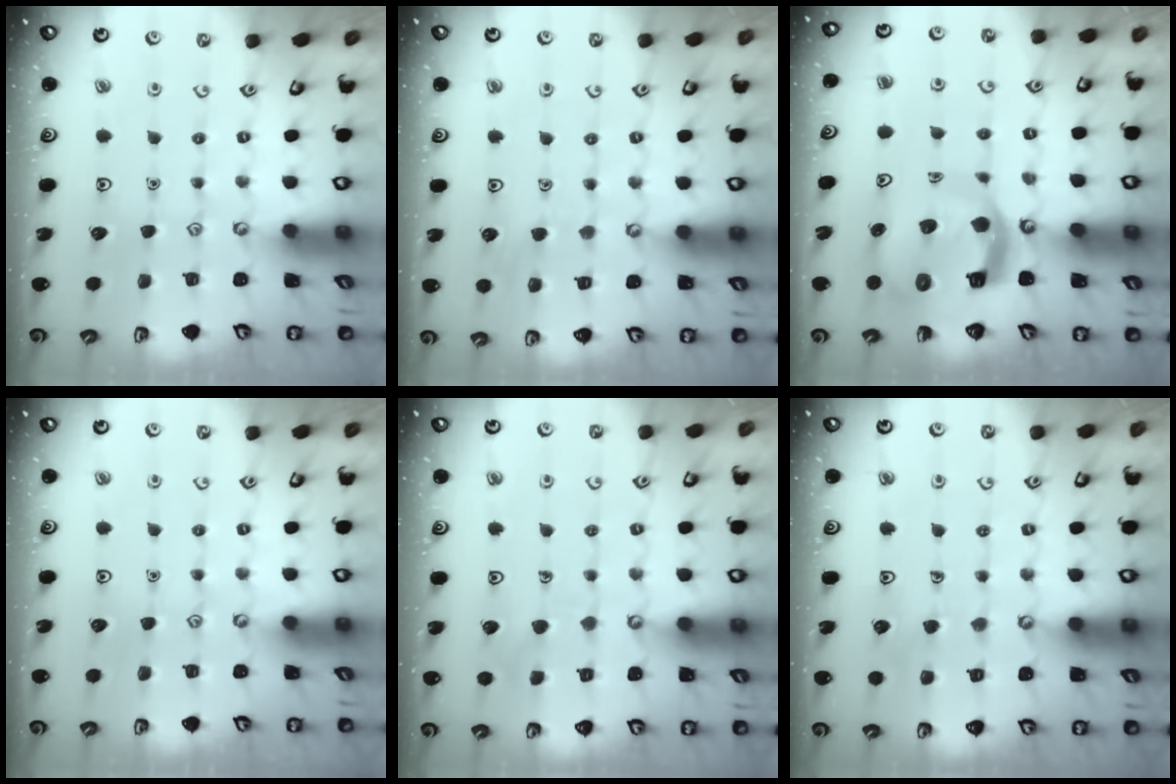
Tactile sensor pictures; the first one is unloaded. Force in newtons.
{"total": 3.9, "press": 3.9, "slide": 0.3}
{"total": 12.1, "press": 12.0, "slide": 1.4}
{"total": 0.0}
{"total": 5.7, "press": 5.7, "slide": 0.2}
{"total": 4.8, "press": 4.8, "slide": 0.4}